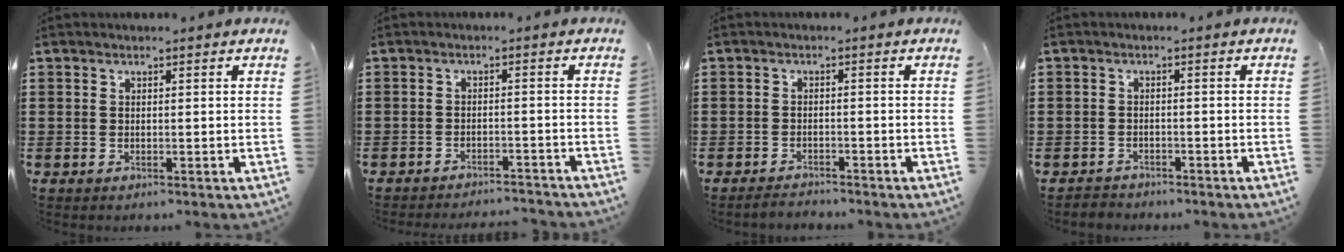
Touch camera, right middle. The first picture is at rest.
{"total": 2.6, "force": [-2.6, 0.0, -0.2], "torque": [-0.003, 0.000, -0.056]}
{"total": 2.0, "force": [-1.9, 0.3, -0.1], "torque": [-0.004, 0.000, -0.042]}
{"total": 1.9, "force": [-1.8, 0.6, -0.3], "torque": [0.000, 0.000, -0.042]}